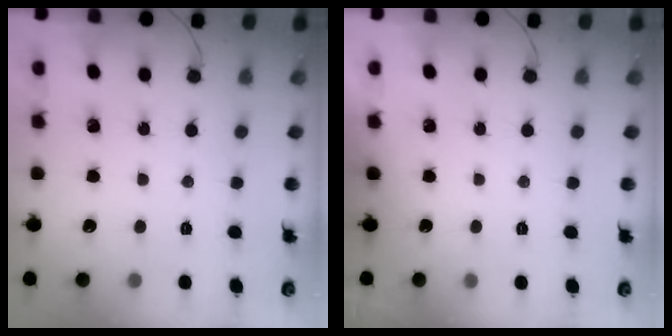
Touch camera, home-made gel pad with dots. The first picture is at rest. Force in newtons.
{"total": 0.0}